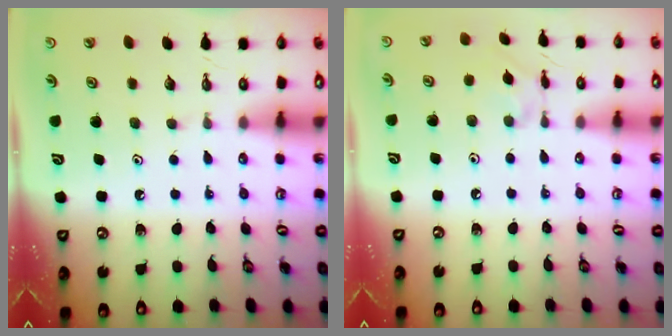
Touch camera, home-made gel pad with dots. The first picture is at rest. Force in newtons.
{"total": 2.1, "press": 2.1, "slide": 0.3}